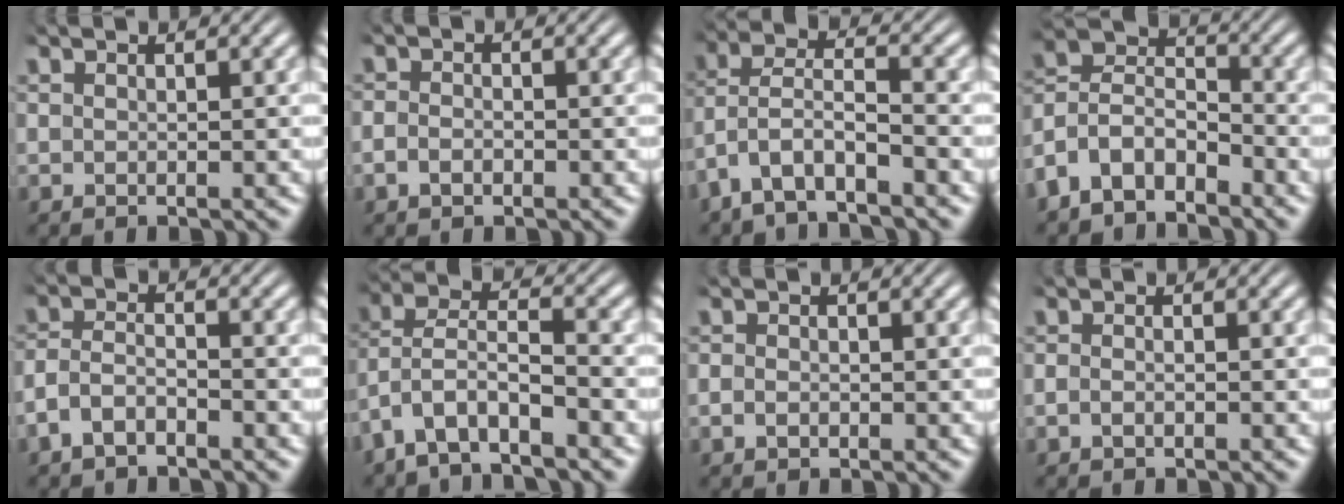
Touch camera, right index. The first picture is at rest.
{"total": 1.1, "force": [-0.7, 0.7, 0.5], "torque": [-0.015, -0.002, -0.012]}
{"total": 5.3, "force": [-1.3, 4.3, 2.8], "torque": [-0.099, -0.021, -0.018]}
{"total": 8.7, "force": [-1.3, 7.8, 3.6], "torque": [-0.110, -0.020, -0.035]}
{"total": 4.0, "force": [-2.0, 3.0, 1.8], "torque": [-0.051, -0.008, -0.035]}
{"total": 5.4, "force": [-1.1, 4.4, 2.9], "torque": [-0.094, -0.017, -0.016]}
{"total": 0.8, "force": [-0.4, 0.6, 0.4], "torque": [-0.011, -0.001, -0.007]}
{"total": 0.7, "force": [-0.5, 0.2, 0.3], "torque": [-0.013, 0.001, -0.010]}